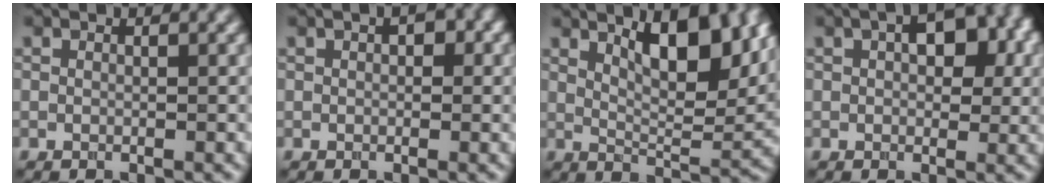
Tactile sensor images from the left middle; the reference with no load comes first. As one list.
[{"total": 1.4, "force": [0.3, 0.8, 1.1], "torque": [-0.012, 0.002, 0.002]}, {"total": 7.6, "force": [3.7, 2.5, 6.1], "torque": [-0.091, -0.005, 0.064]}, {"total": 4.9, "force": [1.4, 2.6, 3.9], "torque": [-0.050, 0.009, 0.017]}]